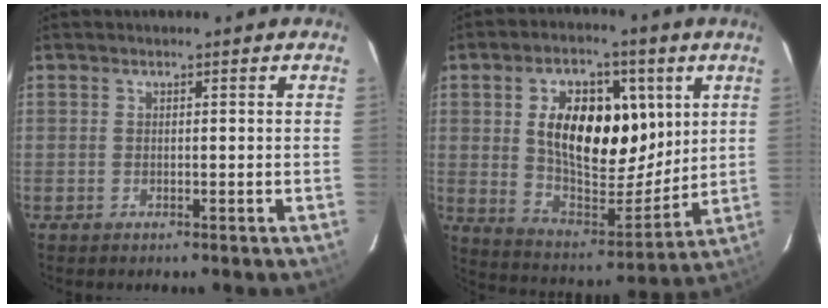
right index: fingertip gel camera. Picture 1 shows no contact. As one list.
[{"total": 18.6, "force": [5.0, 10.3, 14.7], "torque": [-0.256, 0.005, 0.095]}]